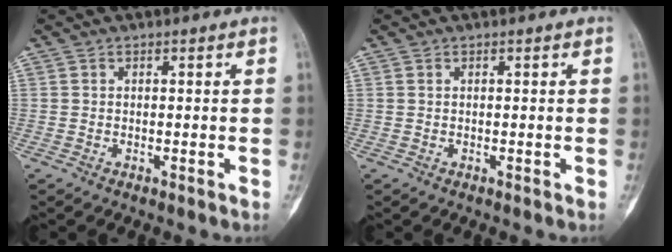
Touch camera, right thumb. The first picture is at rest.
{"total": 0.0}